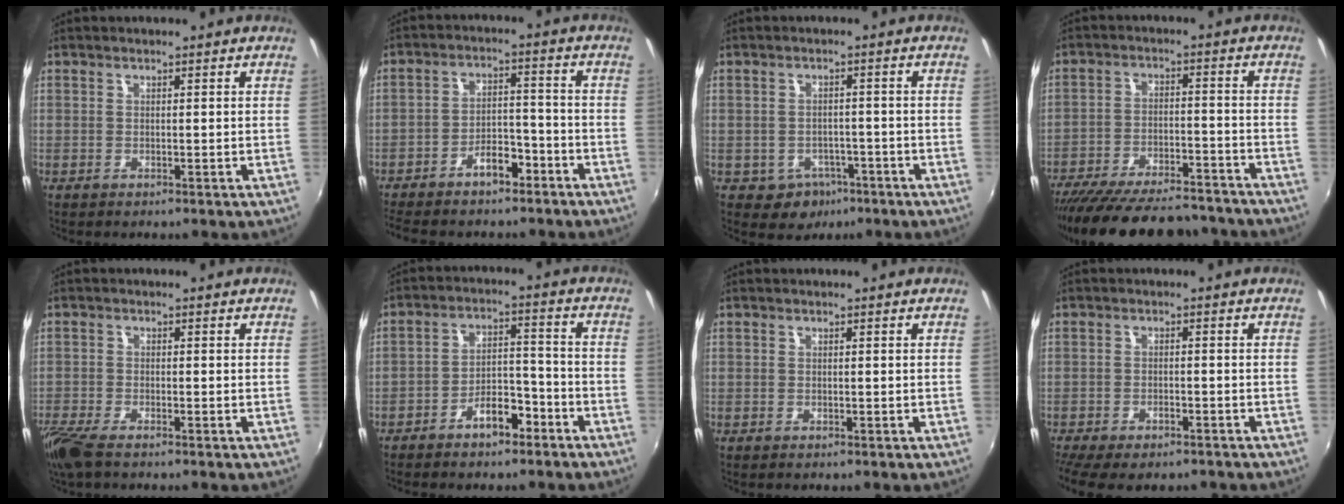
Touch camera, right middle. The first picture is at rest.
{"total": 8.6, "force": [-6.6, 3.7, 4.1], "torque": [-0.086, 0.021, -0.100]}
{"total": 5.4, "force": [-2.8, 4.5, 1.3], "torque": [-0.039, 0.003, -0.028]}
{"total": 23.9, "force": [-20.8, 6.2, 9.9], "torque": [-0.192, -0.021, -0.290]}
{"total": 6.1, "force": [-4.7, 1.5, 3.7], "torque": [-0.100, -0.026, -0.094]}
{"total": 6.8, "force": [-4.8, 3.0, 3.7], "torque": [-0.068, 0.024, -0.071]}
{"total": 0.0}
{"total": 8.0, "force": [-6.5, 2.4, 4.0], "torque": [-0.099, -0.035, -0.106]}